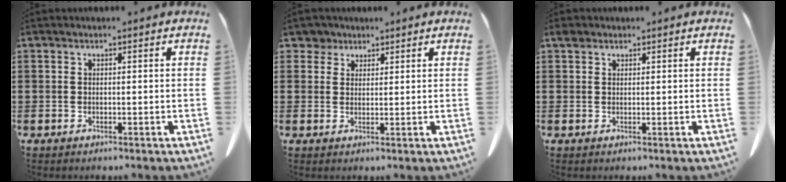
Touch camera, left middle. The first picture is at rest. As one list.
[{"total": 3.2, "force": [2.3, 2.1, 0.6], "torque": [-0.026, 0.011, 0.045]}, {"total": 1.4, "force": [1.1, 0.8, 0.5], "torque": [-0.015, 0.001, 0.022]}]